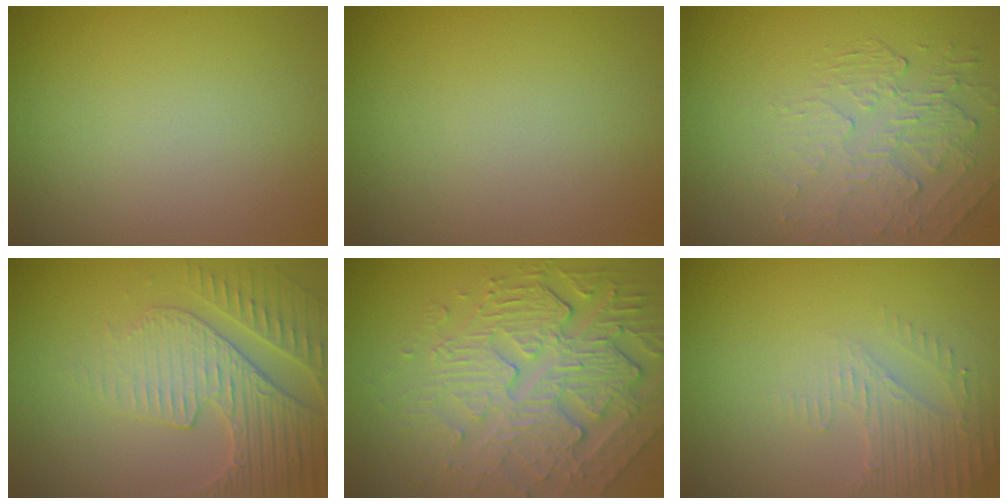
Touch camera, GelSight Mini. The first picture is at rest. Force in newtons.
{"total": 0.0}
{"total": 2.2, "press": 1.4, "slide": 1.7}
{"total": 4.3, "press": 4.2, "slide": 0.8}
{"total": 7.1, "press": 5.2, "slide": 4.8}
{"total": 2.6, "press": 2.5, "slide": 0.7}